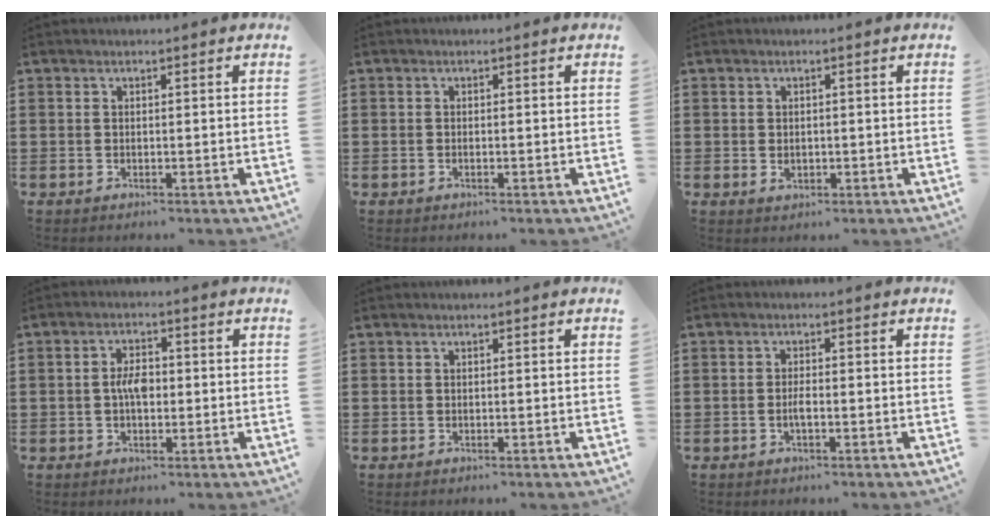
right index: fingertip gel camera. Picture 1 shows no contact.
{"total": 0.0}
{"total": 1.1, "force": [-0.1, 0.6, 0.8], "torque": [-0.018, -0.001, -0.001]}
{"total": 3.6, "force": [-0.2, 1.8, 3.1], "torque": [-0.052, -0.002, -0.005]}
{"total": 0.0}
{"total": 1.7, "force": [-0.5, 0.5, 1.6], "torque": [-0.038, -0.001, -0.012]}